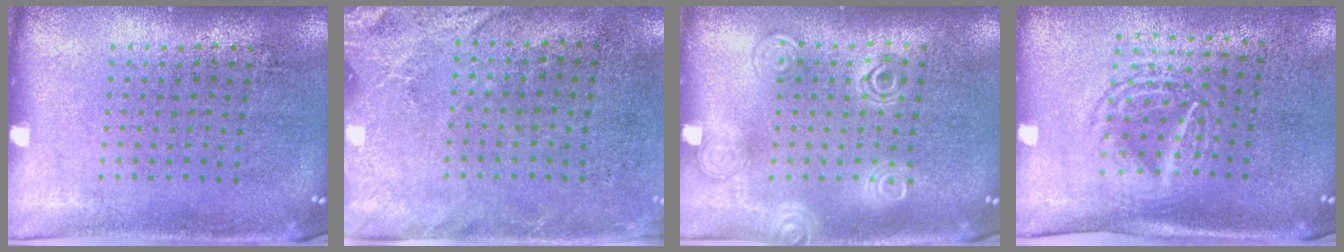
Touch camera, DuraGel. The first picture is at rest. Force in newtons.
{"total": 2.6, "press": 2.1, "slide": 1.5}
{"total": 1.2, "press": 1.2, "slide": 0.0}
{"total": 1.6, "press": 1.3, "slide": 0.9}